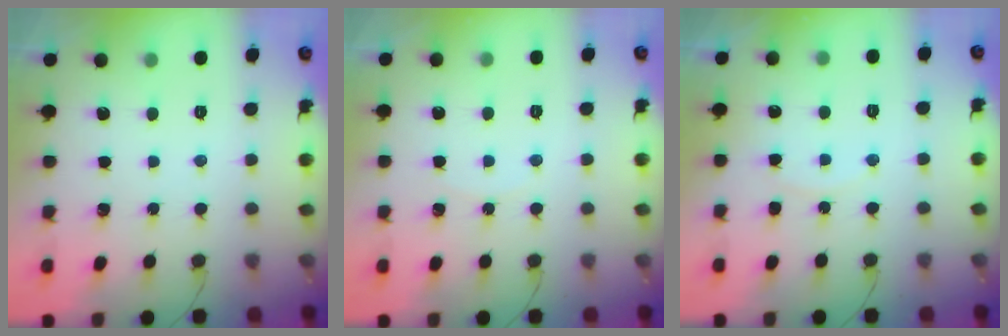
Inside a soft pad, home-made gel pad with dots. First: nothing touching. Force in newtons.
{"total": 4.0, "press": 3.1, "slide": 2.4}
{"total": 7.5, "press": 7.5, "slide": 0.5}